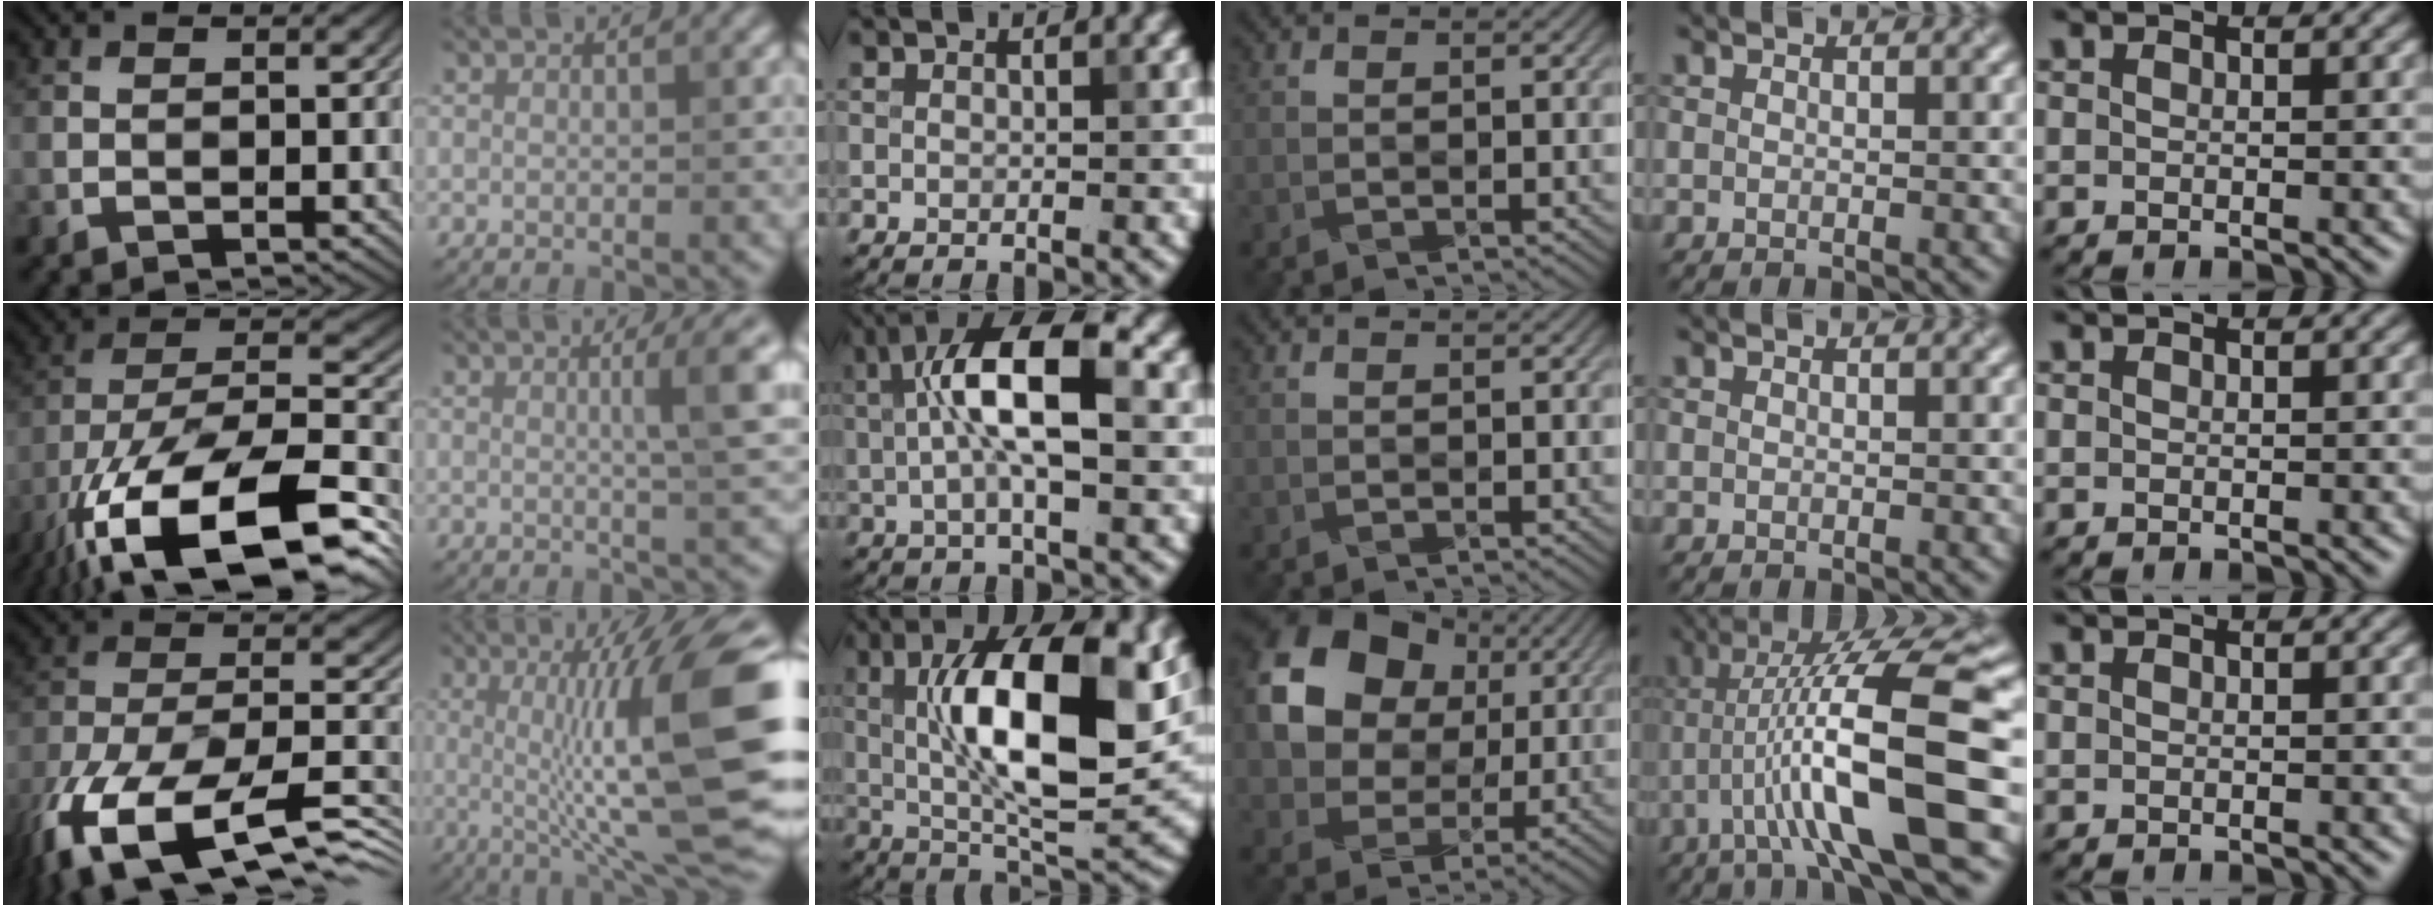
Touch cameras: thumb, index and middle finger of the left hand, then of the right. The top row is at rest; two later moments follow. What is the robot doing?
{"motion": "wrap", "object": "ribbon"}